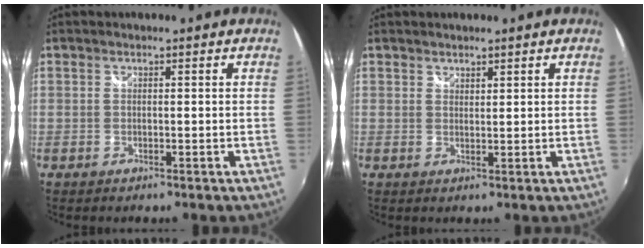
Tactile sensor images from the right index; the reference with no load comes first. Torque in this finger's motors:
{"motor_torque": [-0.10, 0.00, -0.02, -0.01]}